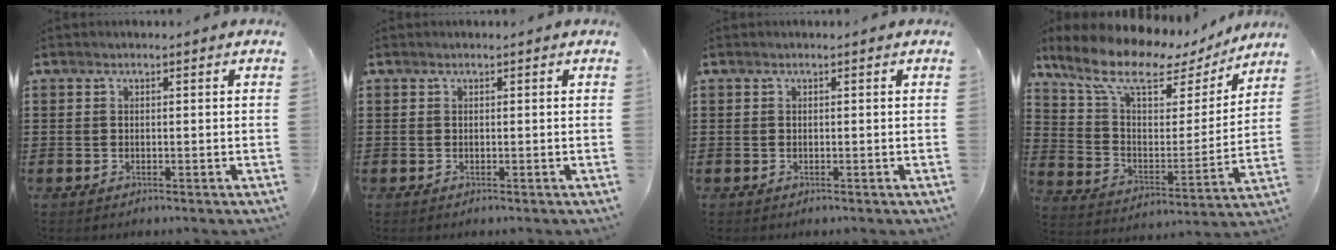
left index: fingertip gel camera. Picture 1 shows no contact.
{"total": 0.0}
{"total": 0.0}
{"total": 9.9, "force": [7.5, 3.6, 5.4], "torque": [-0.133, -0.044, 0.125]}